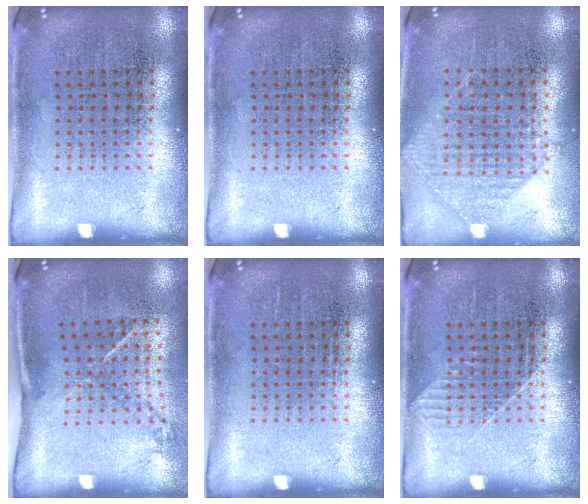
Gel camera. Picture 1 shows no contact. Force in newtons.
{"total": 0.0}
{"total": 0.9, "press": 0.9, "slide": 0.3}
{"total": 1.5, "press": 0.9, "slide": 1.1}
{"total": 0.0}
{"total": 0.8, "press": 0.8, "slide": 0.2}